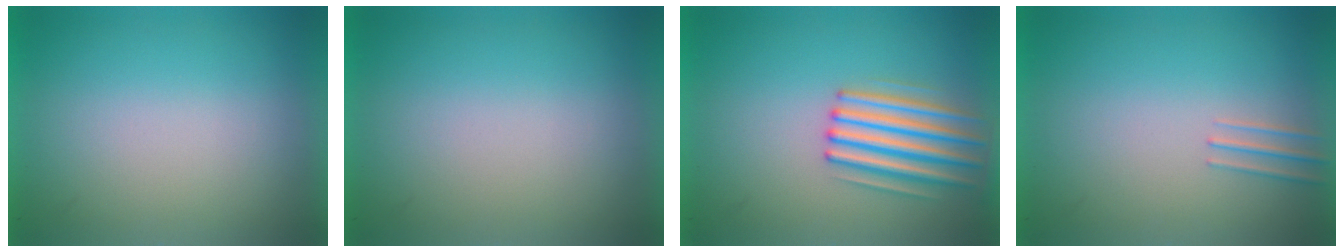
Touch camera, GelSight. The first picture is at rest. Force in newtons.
{"total": 0.0}
{"total": 4.3}
{"total": 1.0}